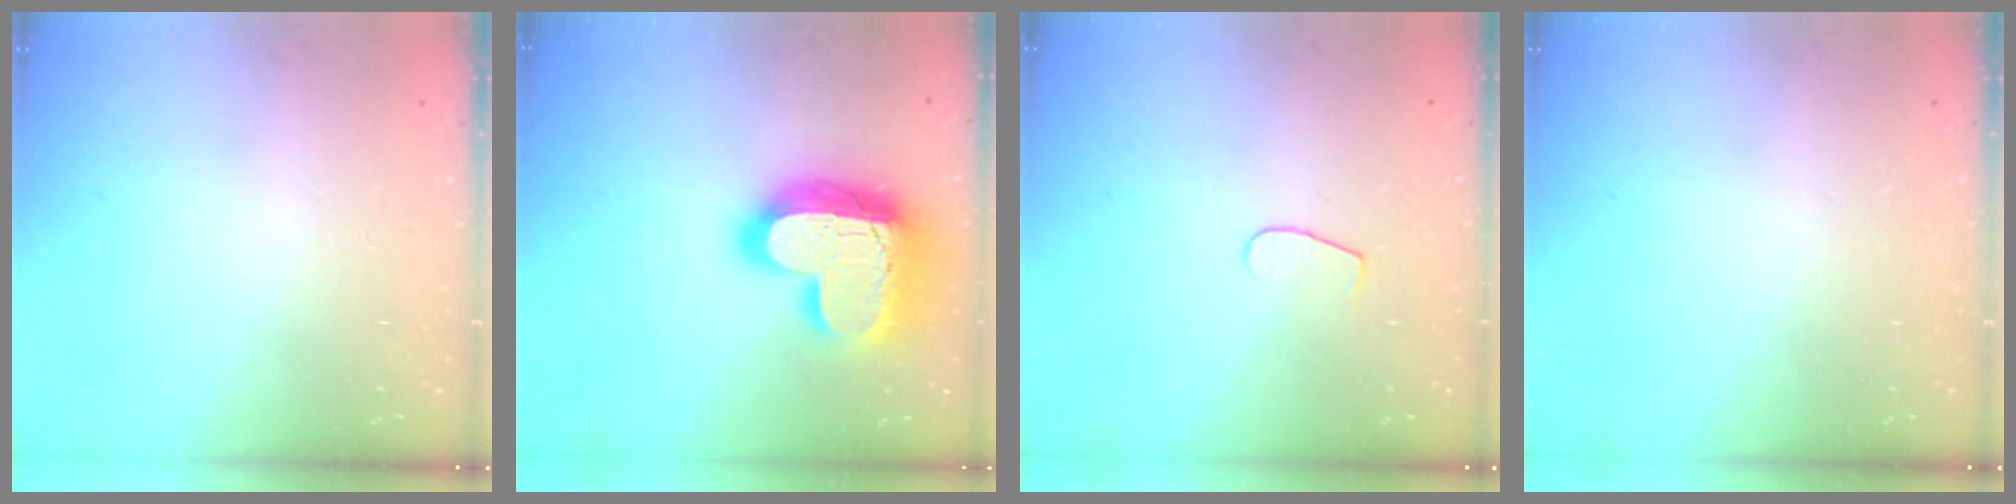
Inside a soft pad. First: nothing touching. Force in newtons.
{"total": 23.6, "press": 23.5, "slide": 2.0}
{"total": 4.6, "press": 4.5, "slide": 0.4}
{"total": 0.0}